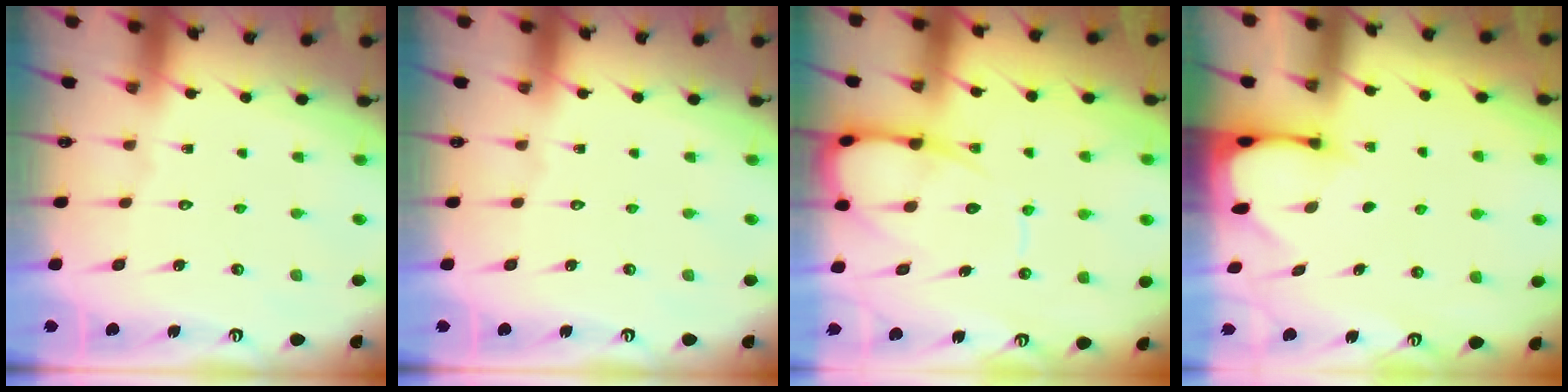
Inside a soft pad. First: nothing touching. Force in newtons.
{"total": 0.0}
{"total": 10.5, "press": 10.4, "slide": 1.4}
{"total": 2.5, "press": 2.5, "slide": 0.3}